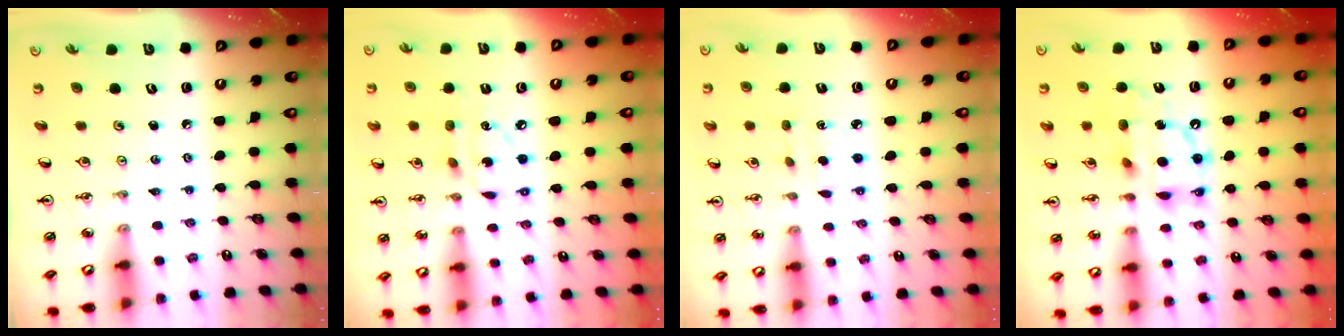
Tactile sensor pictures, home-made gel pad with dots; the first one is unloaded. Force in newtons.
{"total": 9.3, "press": 9.3, "slide": 0.4}
{"total": 3.6, "press": 3.6, "slide": 0.5}
{"total": 12.7, "press": 12.7, "slide": 1.2}